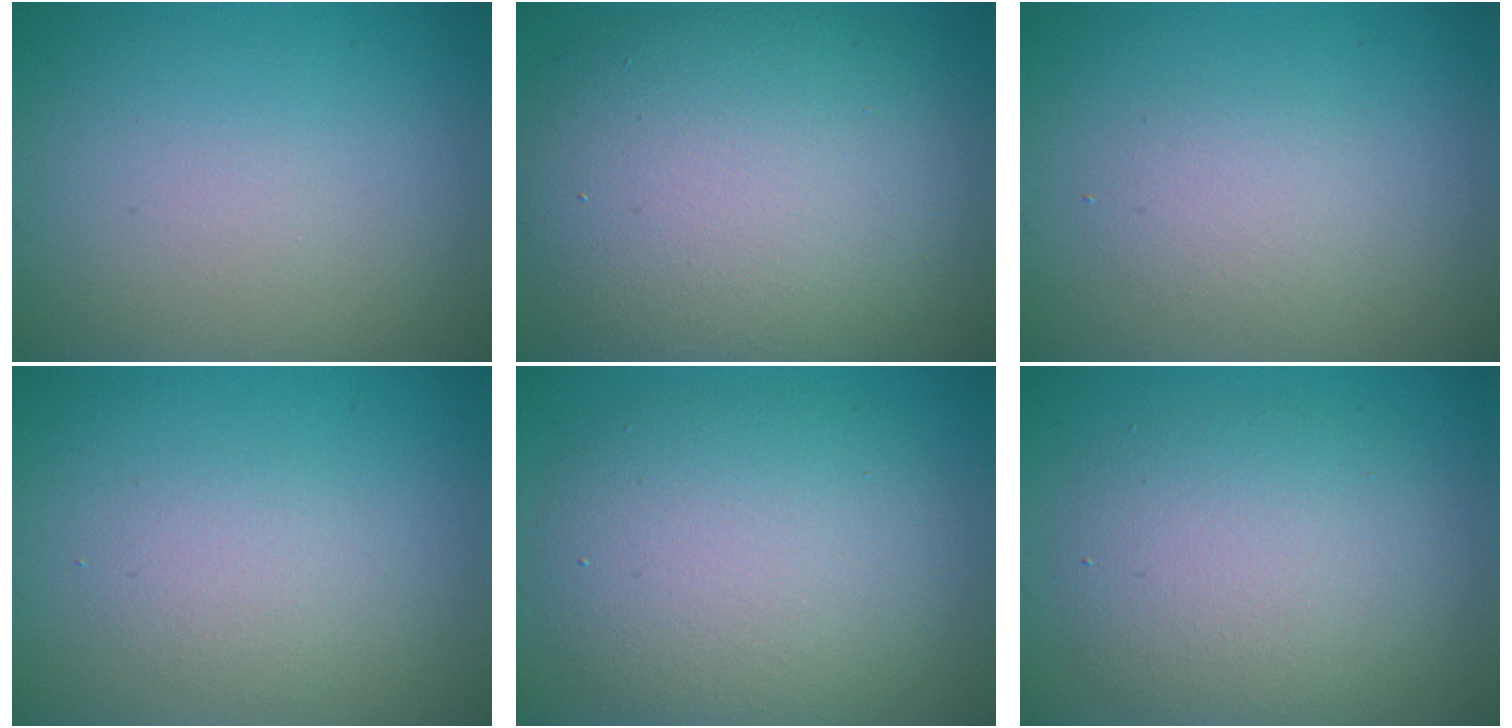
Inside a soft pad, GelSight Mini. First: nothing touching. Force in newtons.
{"total": 12.7, "press": 12.7, "slide": 0.6}
{"total": 1.8, "press": 1.8, "slide": 0.1}
{"total": 1.9, "press": 1.9, "slide": 0.0}
{"total": 7.9, "press": 7.9, "slide": 0.4}
{"total": 5.6, "press": 5.6, "slide": 0.3}